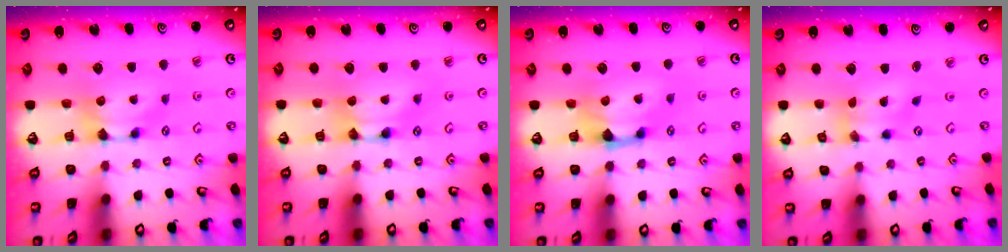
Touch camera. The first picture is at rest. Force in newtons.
{"total": 1.9, "press": 1.9, "slide": 0.1}
{"total": 1.7, "press": 1.1, "slide": 1.3}
{"total": 2.7, "press": 2.3, "slide": 1.4}